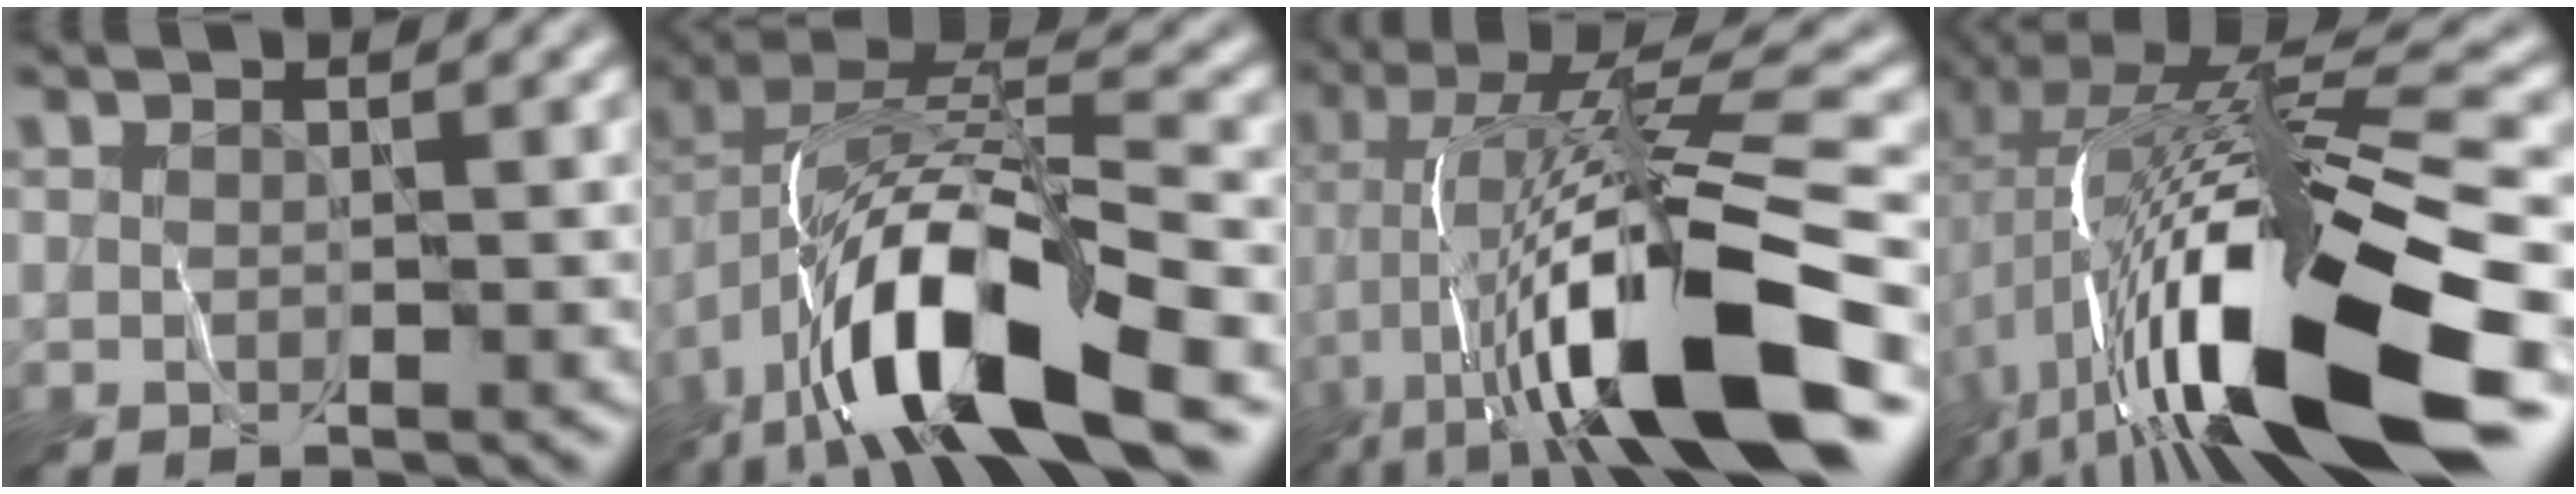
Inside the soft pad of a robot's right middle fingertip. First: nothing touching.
{"total": 14.0, "force": [-5.9, 5.2, 11.6], "torque": [-0.220, 0.001, -0.104]}
{"total": 14.5, "force": [-4.9, 3.3, 13.2], "torque": [-0.217, 0.019, -0.076]}
{"total": 18.4, "force": [-3.5, 5.5, 17.3], "torque": [-0.301, 0.019, -0.065]}